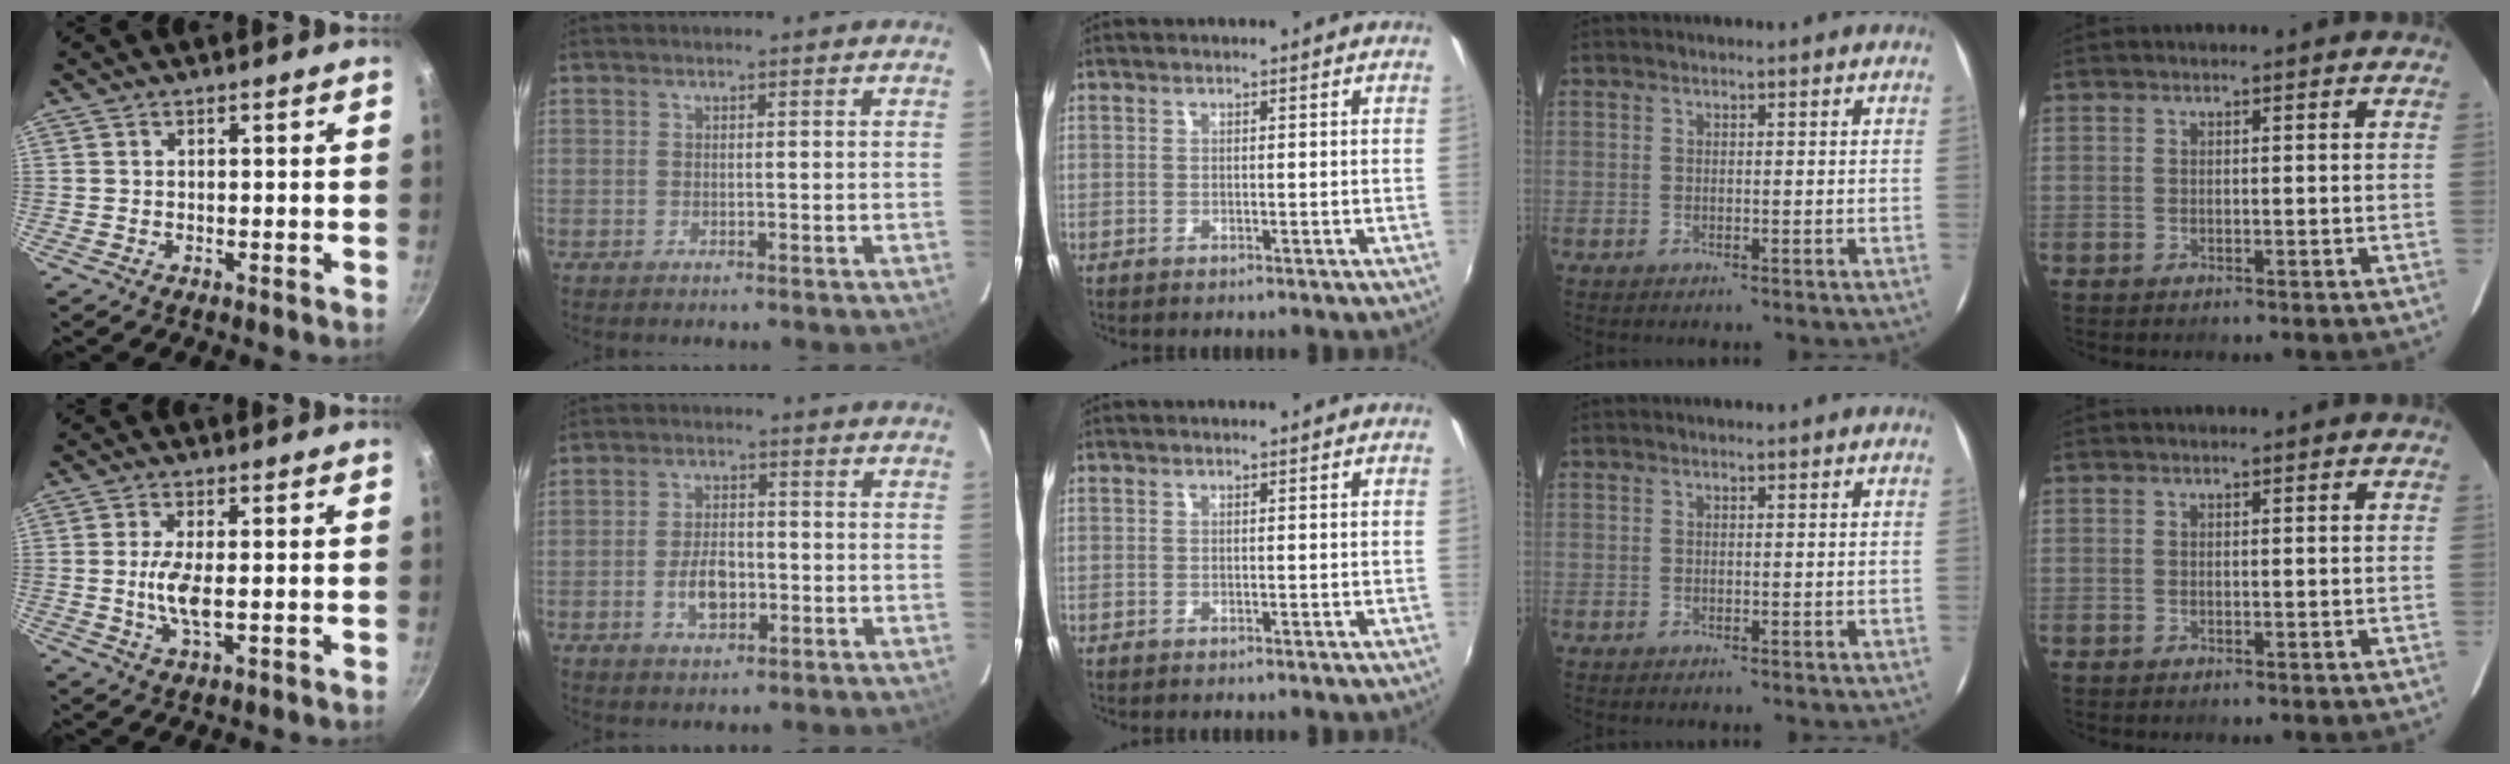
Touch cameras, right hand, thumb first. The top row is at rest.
{"thumb": {"total": 5.2, "force": [-0.3, 1.7, 5.0], "torque": [-0.110, -0.004, -0.007]}, "index": {"total": 6.3, "force": [-1.9, 3.6, 4.8], "torque": [-0.094, 0.004, -0.027]}}